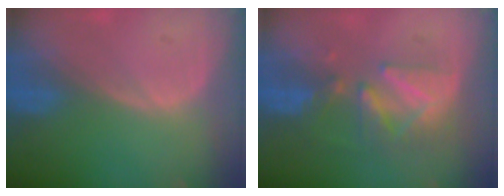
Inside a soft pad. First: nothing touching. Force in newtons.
{"total": 8.4, "press": 7.7, "slide": 3.3}